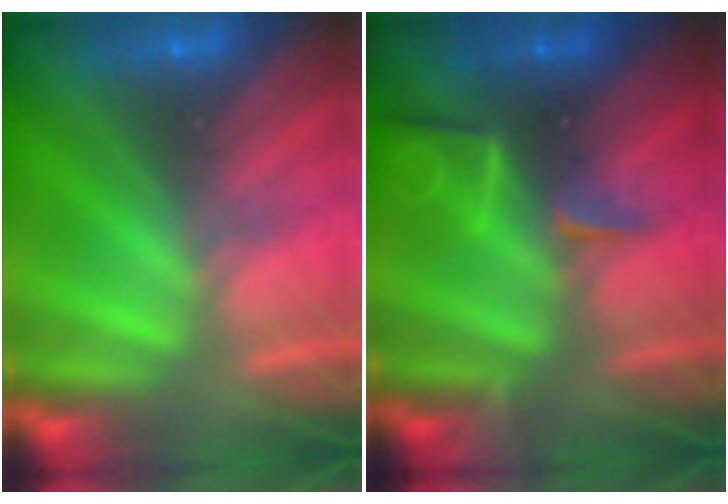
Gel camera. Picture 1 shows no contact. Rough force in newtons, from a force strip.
{"total": 2.0}